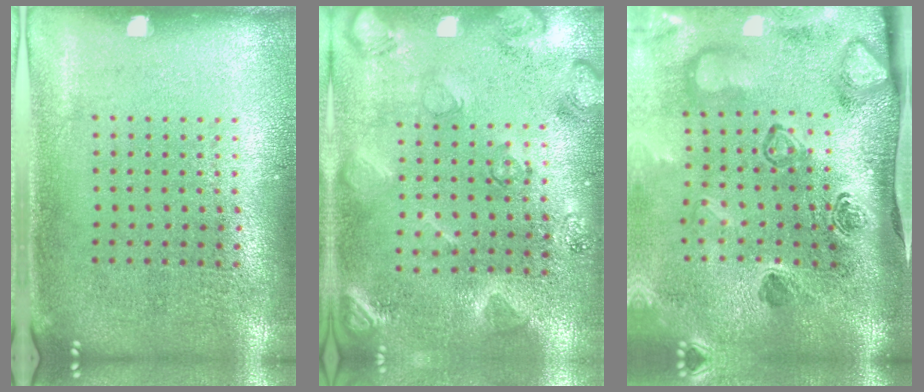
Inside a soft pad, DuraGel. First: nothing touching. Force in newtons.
{"total": 2.3, "press": 2.2, "slide": 0.4}
{"total": 4.7, "press": 3.2, "slide": 3.4}